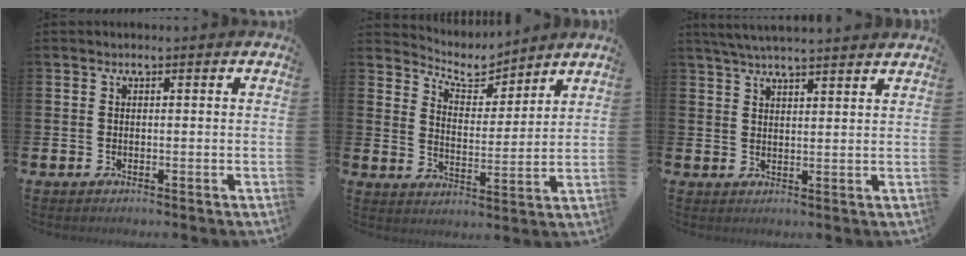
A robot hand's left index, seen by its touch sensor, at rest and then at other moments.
{"total": 6.5, "force": [6.1, 2.0, 1.1], "torque": [-0.048, -0.038, 0.108]}
{"total": 4.4, "force": [4.2, 0.0, 1.2], "torque": [-0.032, -0.011, 0.076]}